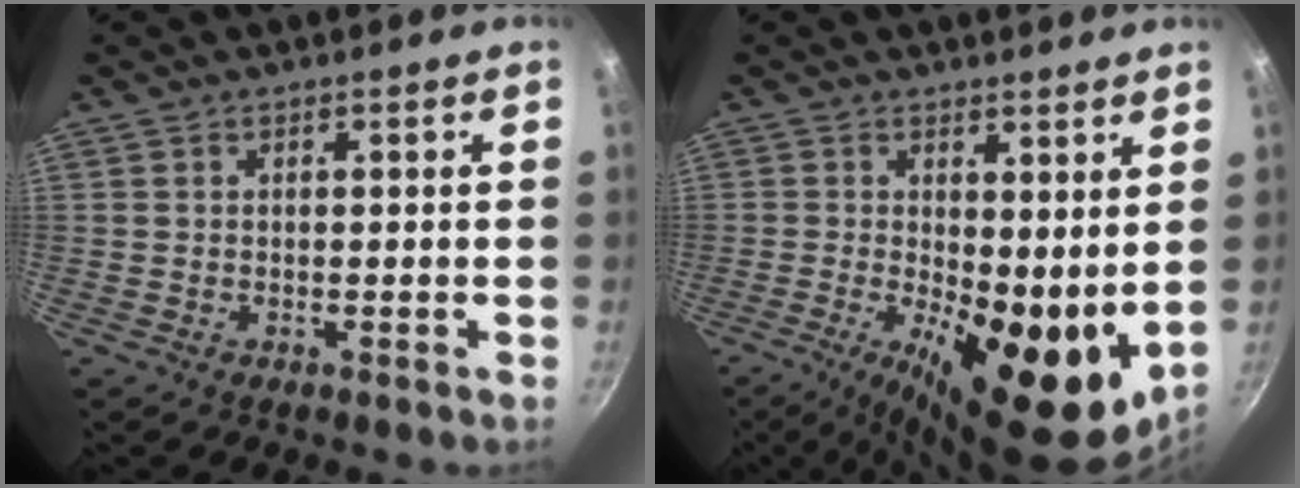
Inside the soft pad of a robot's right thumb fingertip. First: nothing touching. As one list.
[{"total": 15.4, "force": [-0.1, 6.5, 13.9], "torque": [-0.185, -0.029, 0.006]}]